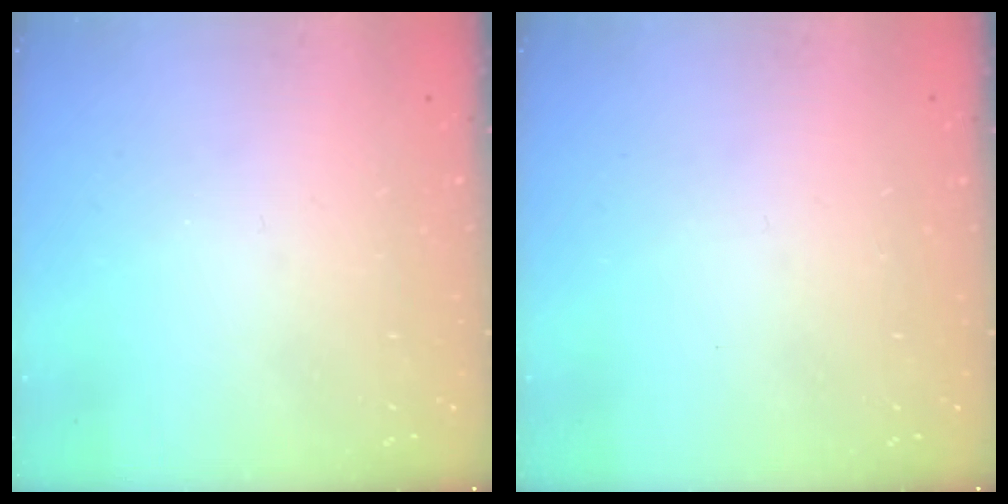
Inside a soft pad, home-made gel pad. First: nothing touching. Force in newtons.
{"total": 0.0}